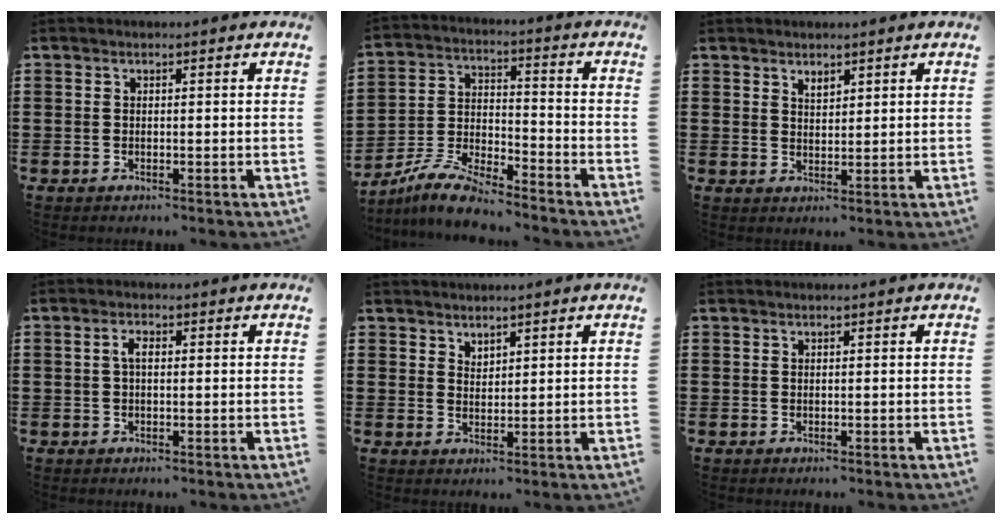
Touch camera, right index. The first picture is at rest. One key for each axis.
{"total": 7.7, "fx": -7.0, "fy": 1.3, "fz": 2.9, "tx": -0.073, "ty": 0.009, "tz": -0.141}
{"total": 1.8, "fx": 1.5, "fy": 0.9, "fz": 0.5, "tx": -0.012, "ty": 0.003, "tz": 0.028}
{"total": 2.0, "fx": 0.2, "fy": 0.9, "fz": 1.8, "tx": -0.037, "ty": 0.005, "tz": 0.001}
{"total": 1.9, "fx": 1.7, "fy": 0.8, "fz": -0.1, "tx": -0.002, "ty": 0.003, "tz": 0.035}
{"total": 0.0}